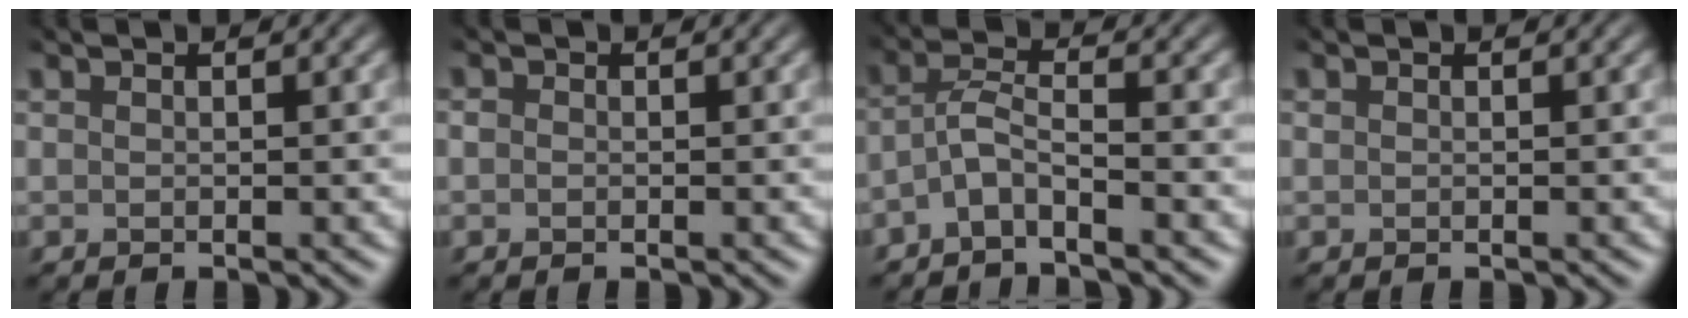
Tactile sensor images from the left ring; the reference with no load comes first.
{"total": 2.2, "force": [-1.4, -1.0, -1.4], "torque": [0.005, -0.013, -0.006]}
{"total": 3.8, "force": [-3.6, -1.0, -0.4], "torque": [-0.022, -0.007, -0.063]}
{"total": 0.8, "force": [-0.3, -0.4, -0.6], "torque": [0.002, -0.006, 0.000]}